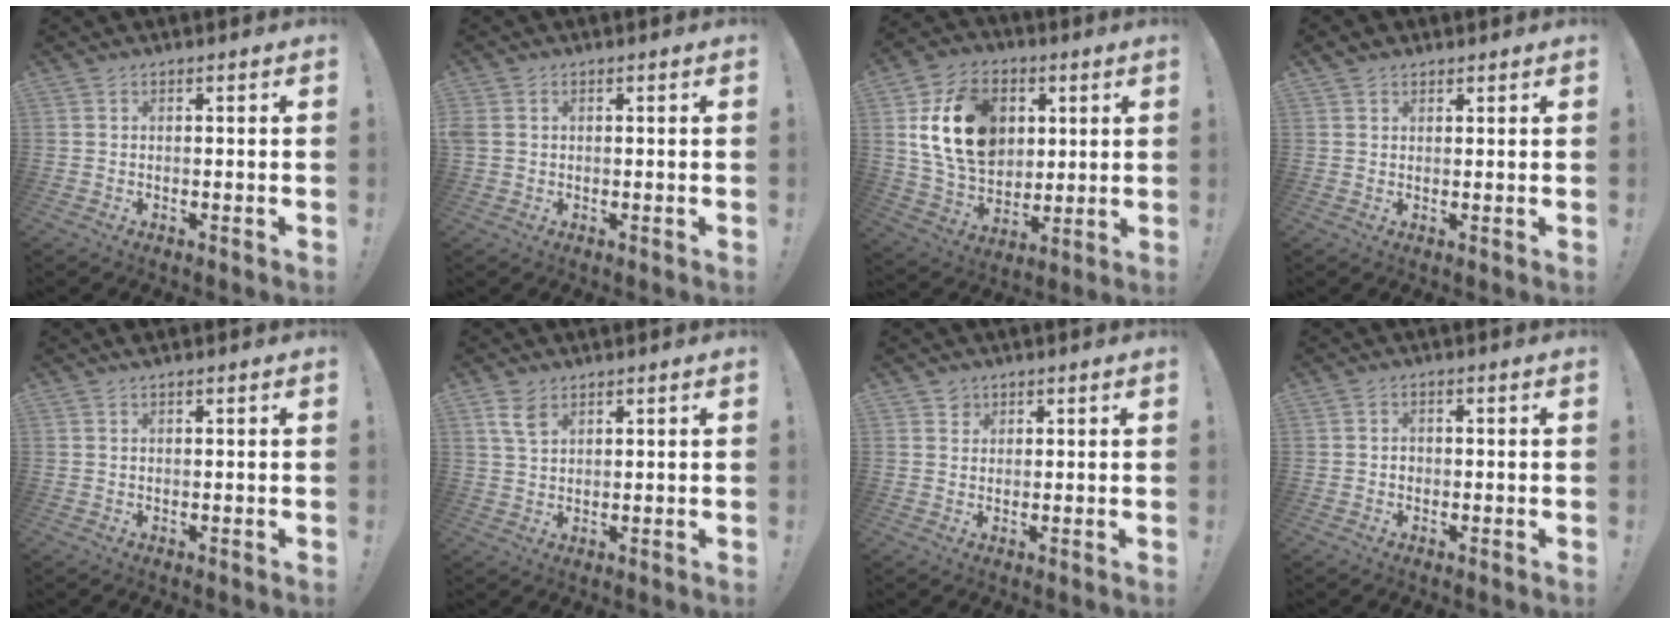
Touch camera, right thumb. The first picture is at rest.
{"total": 2.2, "force": [0.6, 1.8, 1.1], "torque": [-0.024, 0.005, 0.013]}
{"total": 20.0, "force": [5.4, 14.9, 12.2], "torque": [-0.201, -0.016, 0.104]}
{"total": 1.9, "force": [1.4, 1.2, 0.4], "torque": [0.004, -0.010, 0.025]}
{"total": 0.8, "force": [0.7, -0.1, 0.3], "torque": [-0.006, 0.000, 0.014]}
{"total": 5.2, "force": [3.0, 2.7, 3.3], "torque": [-0.053, -0.012, 0.056]}
{"total": 2.1, "force": [1.5, 1.4, 0.1], "torque": [0.007, -0.012, 0.024]}
{"total": 1.1, "force": [-0.5, 0.9, 0.5], "torque": [-0.008, 0.004, -0.008]}